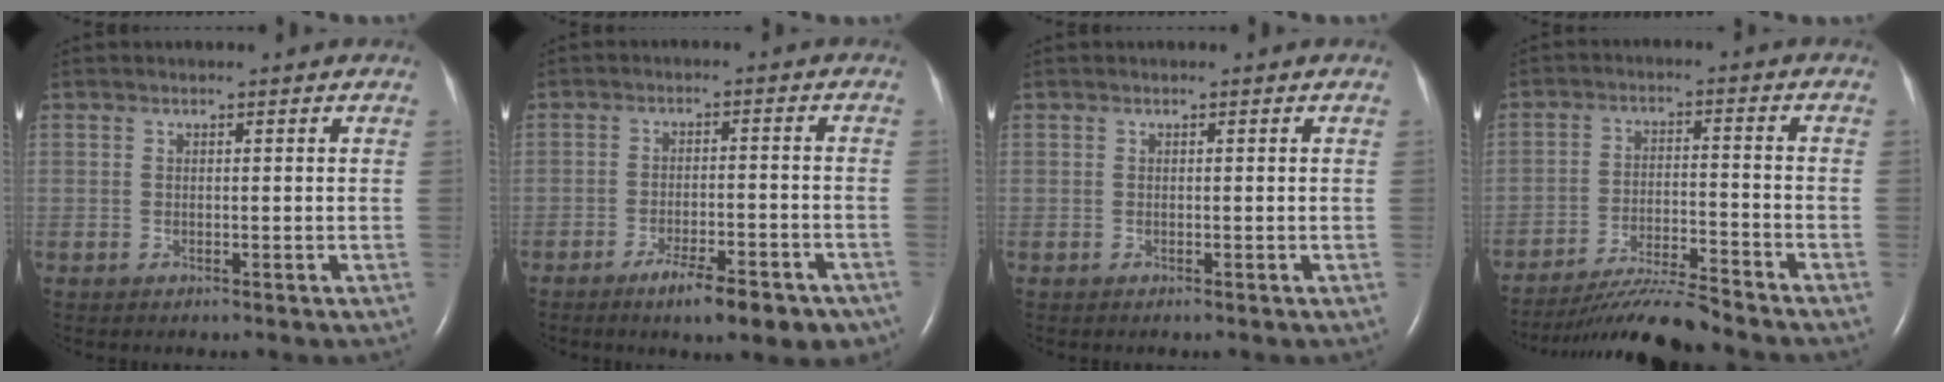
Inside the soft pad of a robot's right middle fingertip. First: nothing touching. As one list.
[{"total": 9.4, "force": [-6.6, 2.0, 6.3], "torque": [-0.076, -0.006, -0.095]}, {"total": 0.0}, {"total": 9.7, "force": [-9.2, -1.3, 2.9], "torque": [-0.050, -0.011, -0.165]}]